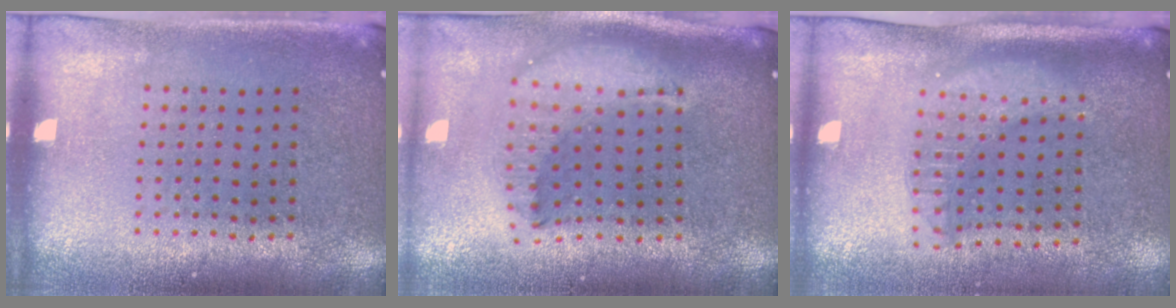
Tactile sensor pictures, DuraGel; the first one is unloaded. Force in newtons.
{"total": 2.2, "press": 1.7, "slide": 1.4}
{"total": 1.8, "press": 1.5, "slide": 1.0}